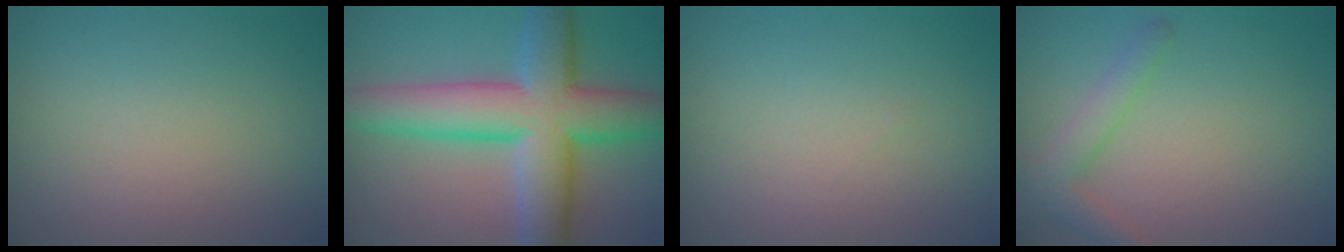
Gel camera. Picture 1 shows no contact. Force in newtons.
{"total": 10.5, "press": 10.5, "slide": 0.3}
{"total": 0.0}
{"total": 2.6, "press": 2.6, "slide": 0.2}